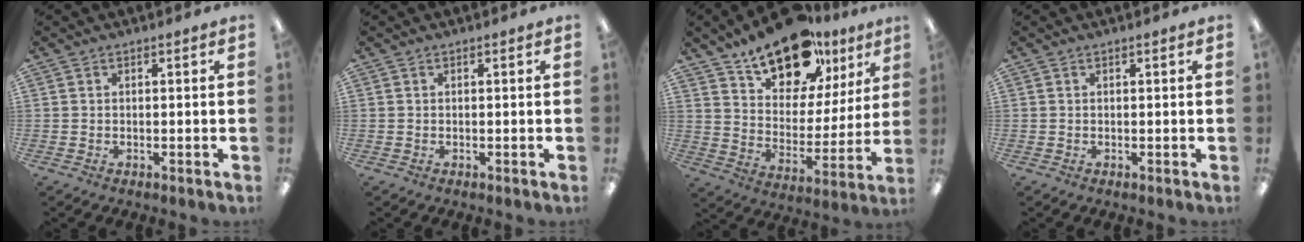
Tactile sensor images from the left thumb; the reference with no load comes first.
{"total": 0.0}
{"total": 19.0, "force": [14.2, 9.2, 8.6], "torque": [-0.132, -0.092, 0.247]}
{"total": 0.0}